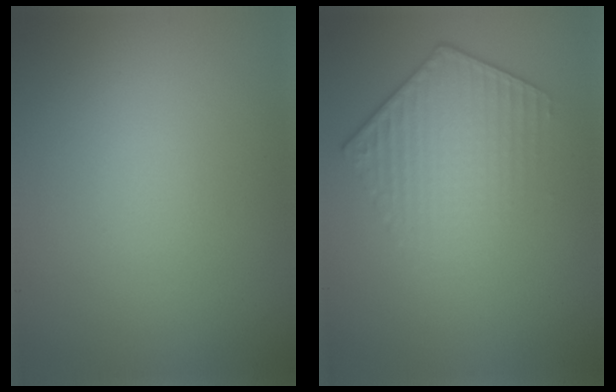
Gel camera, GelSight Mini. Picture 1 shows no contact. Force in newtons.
{"total": 4.5, "press": 3.2, "slide": 3.1}